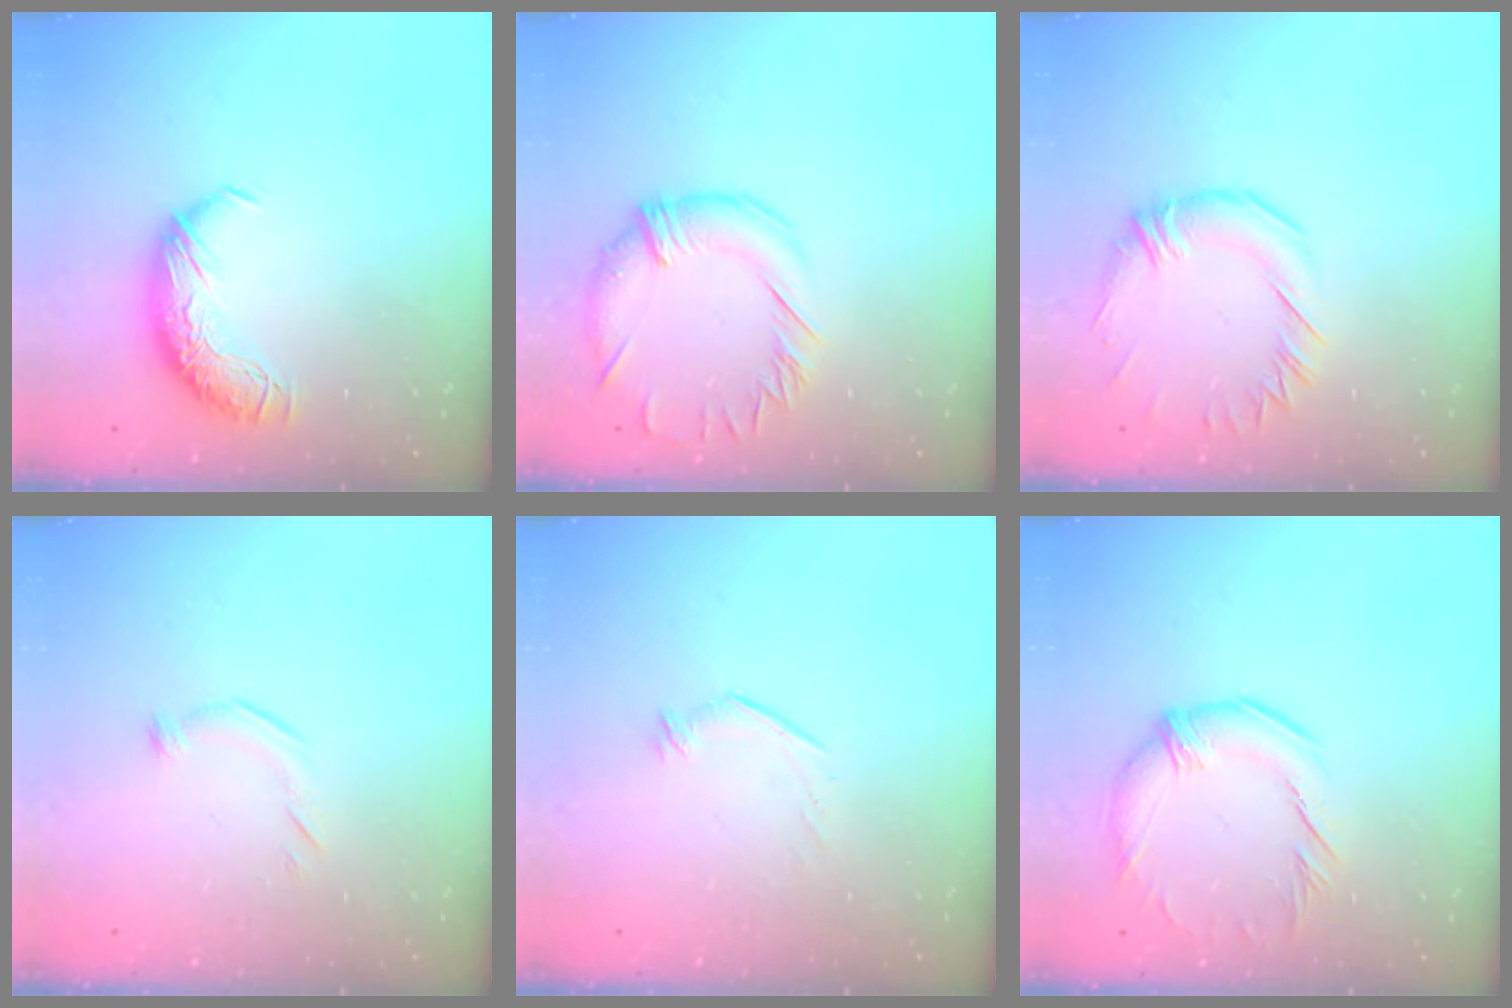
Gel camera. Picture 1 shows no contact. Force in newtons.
{"total": 1.9, "press": 1.6, "slide": 1.1}
{"total": 0.9, "press": 0.0, "slide": 0.9}
{"total": 4.8, "press": 4.6, "slide": 1.3}
{"total": 6.9, "press": 6.9, "slide": 0.8}
{"total": 2.9, "press": 2.5, "slide": 1.5}